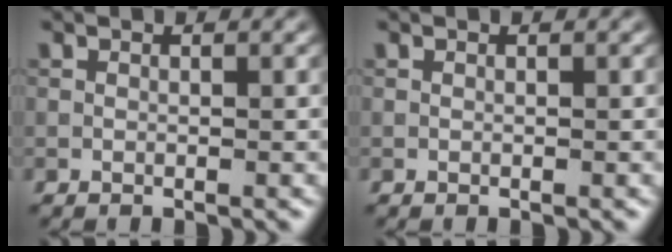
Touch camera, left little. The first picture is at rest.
{"total": 0.0}